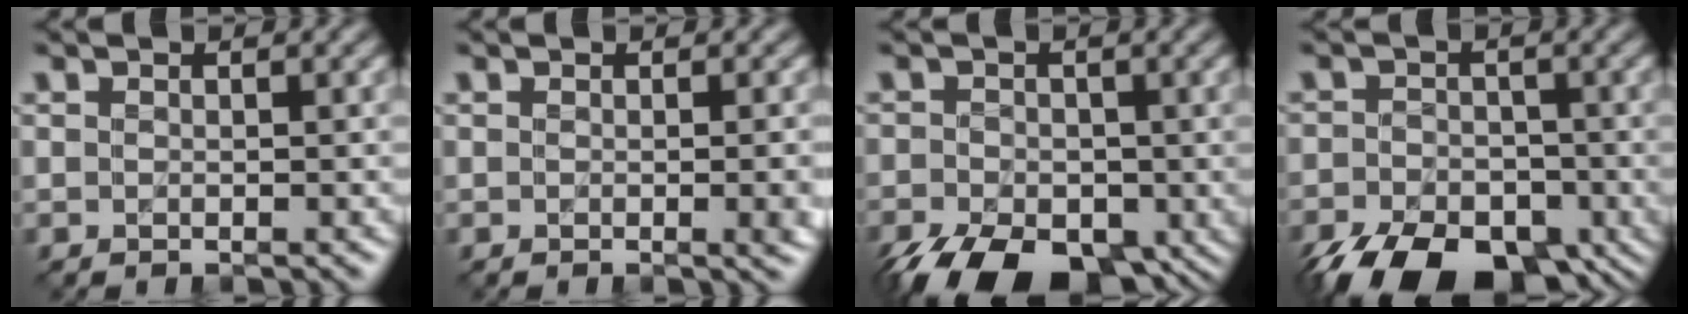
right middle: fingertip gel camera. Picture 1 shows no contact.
{"total": 3.4, "force": [-0.3, 1.4, 3.1], "torque": [-0.018, 0.000, -0.001]}
{"total": 10.1, "force": [-5.7, 5.6, 6.2], "torque": [-0.109, -0.040, -0.091]}
{"total": 11.7, "force": [-7.9, 6.3, 6.0], "torque": [-0.103, -0.046, -0.122]}